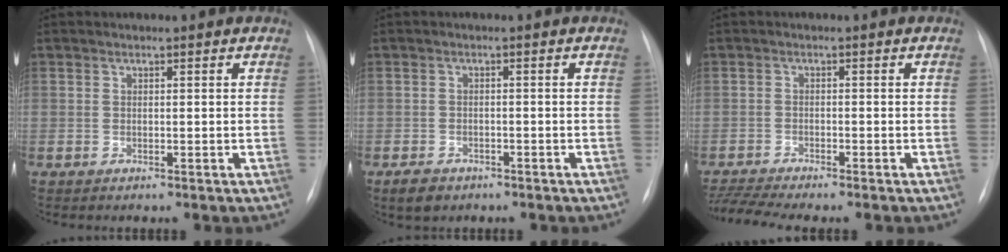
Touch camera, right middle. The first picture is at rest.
{"total": 3.1, "force": [-2.2, 1.9, 1.2], "torque": [-0.024, -0.001, -0.029]}
{"total": 5.9, "force": [-5.4, -0.7, 2.3], "torque": [-0.042, -0.012, -0.091]}